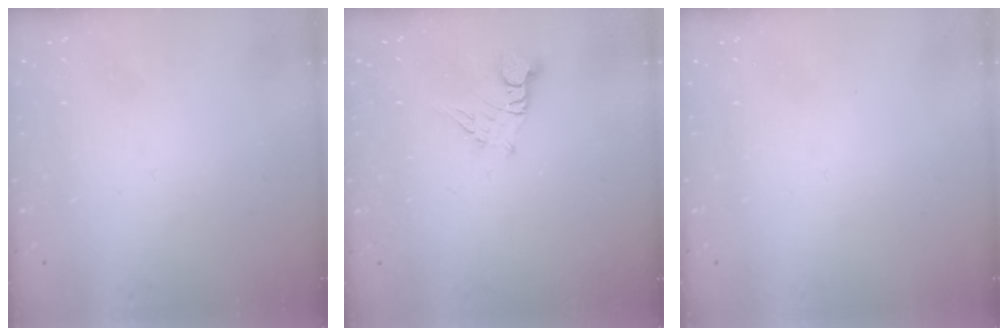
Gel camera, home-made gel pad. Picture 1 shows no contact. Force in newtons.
{"total": 2.3, "press": 2.3, "slide": 0.3}
{"total": 0.0}